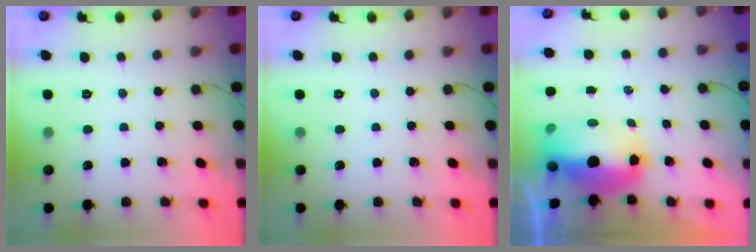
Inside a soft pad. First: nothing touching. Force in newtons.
{"total": 0.0}
{"total": 10.7, "press": 10.5, "slide": 2.0}